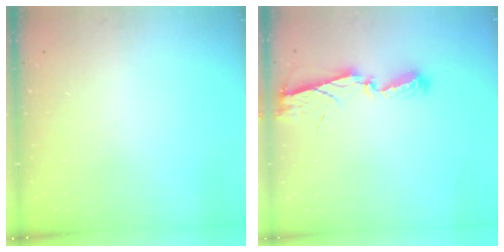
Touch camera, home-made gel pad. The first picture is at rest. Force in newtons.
{"total": 6.2, "press": 6.2, "slide": 0.2}